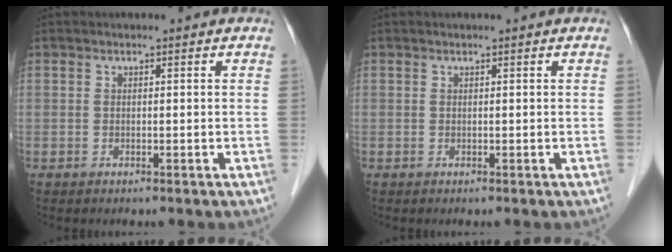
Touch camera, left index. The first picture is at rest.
{"total": 0.0}